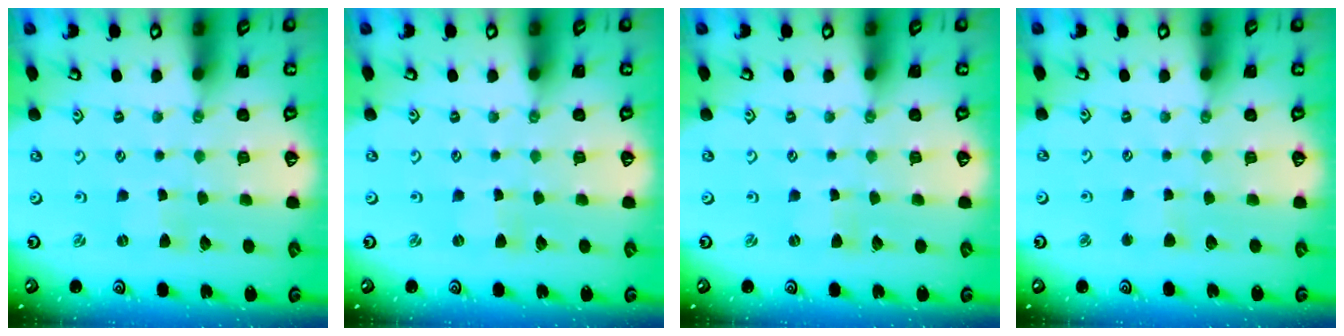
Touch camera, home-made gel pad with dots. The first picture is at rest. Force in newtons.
{"total": 0.0}
{"total": 0.0}
{"total": 2.9, "press": 2.9, "slide": 0.3}